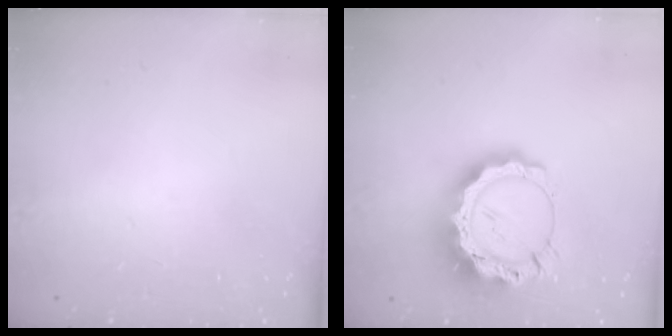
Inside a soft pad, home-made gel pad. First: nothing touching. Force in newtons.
{"total": 17.8, "press": 17.7, "slide": 1.6}